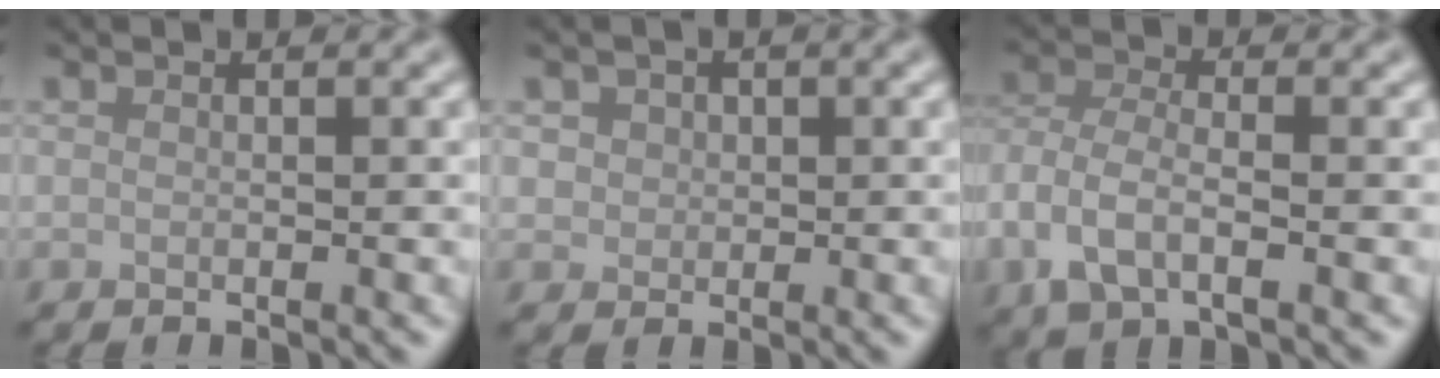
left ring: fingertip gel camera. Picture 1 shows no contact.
{"total": 2.1, "force": [0.7, 1.8, 0.8], "torque": [-0.016, 0.004, 0.018]}
{"total": 4.8, "force": [-1.7, 2.6, 3.7], "torque": [-0.086, -0.004, -0.041]}